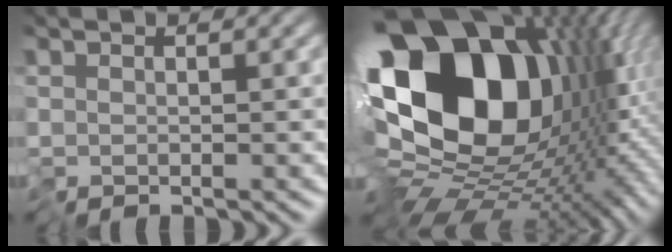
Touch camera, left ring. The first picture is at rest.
{"total": 20.1, "force": [2.6, 13.8, 14.4], "torque": [-0.276, -0.020, 0.066]}